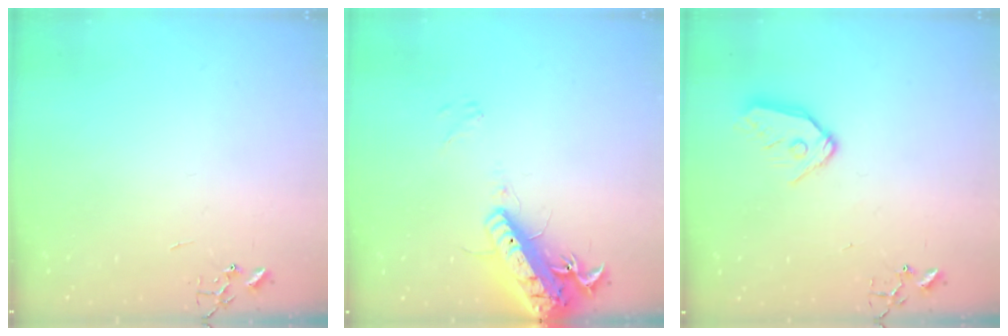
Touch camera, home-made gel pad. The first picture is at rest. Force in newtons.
{"total": 19.0, "press": 18.7, "slide": 3.7}
{"total": 10.7, "press": 10.6, "slide": 1.1}